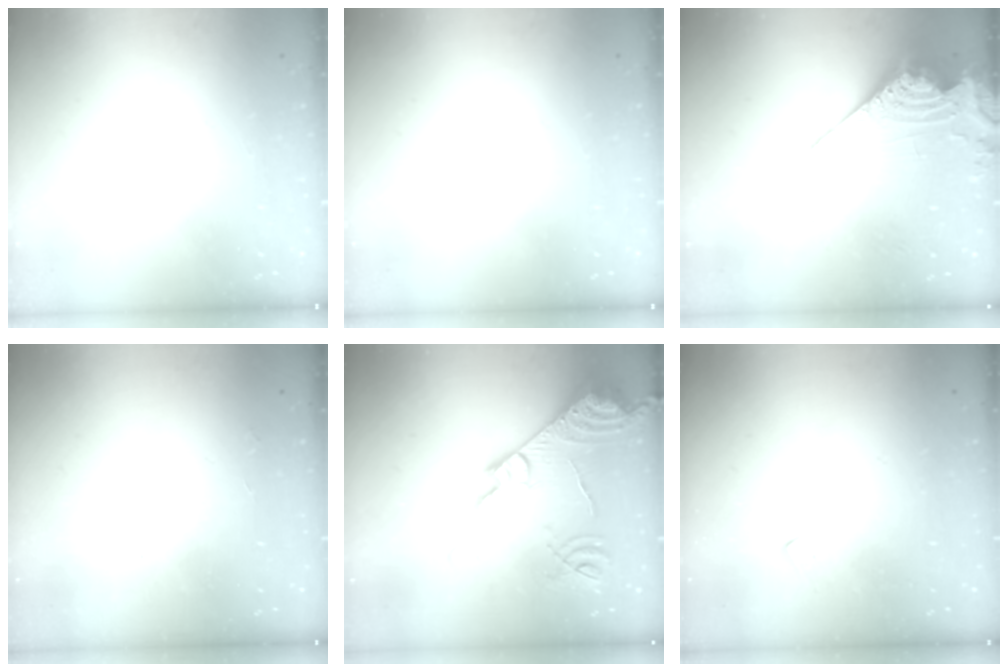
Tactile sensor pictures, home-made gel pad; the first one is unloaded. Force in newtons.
{"total": 0.0}
{"total": 10.1, "press": 10.1, "slide": 1.1}
{"total": 2.0, "press": 2.0, "slide": 0.4}
{"total": 19.6, "press": 19.5, "slide": 1.9}
{"total": 3.3, "press": 3.3, "slide": 0.4}